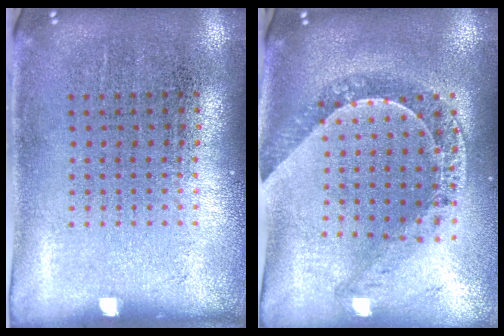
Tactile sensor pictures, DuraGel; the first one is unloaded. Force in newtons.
{"total": 1.2, "press": 1.2, "slide": 0.2}